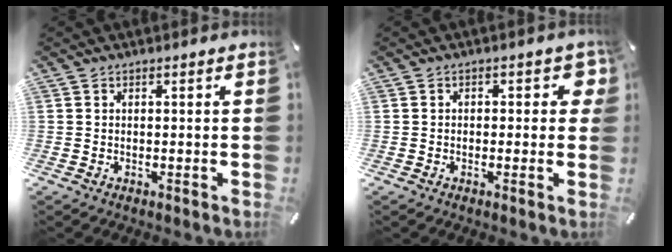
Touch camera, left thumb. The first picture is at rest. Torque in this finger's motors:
{"motor_torque": [0.02, -0.11, -0.02, 0.01, -0.01]}